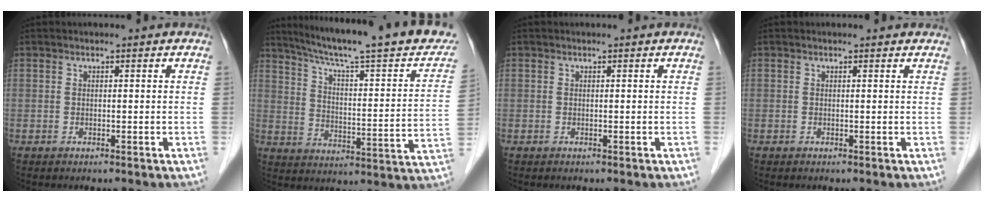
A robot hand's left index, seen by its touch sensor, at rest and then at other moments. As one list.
[{"total": 25.0, "force": [20.8, 2.1, 13.7], "torque": [-0.199, -0.023, 0.274]}, {"total": 0.0}, {"total": 1.4, "force": [1.3, 0.5, 0.4], "torque": [-0.015, 0.007, 0.004]}]